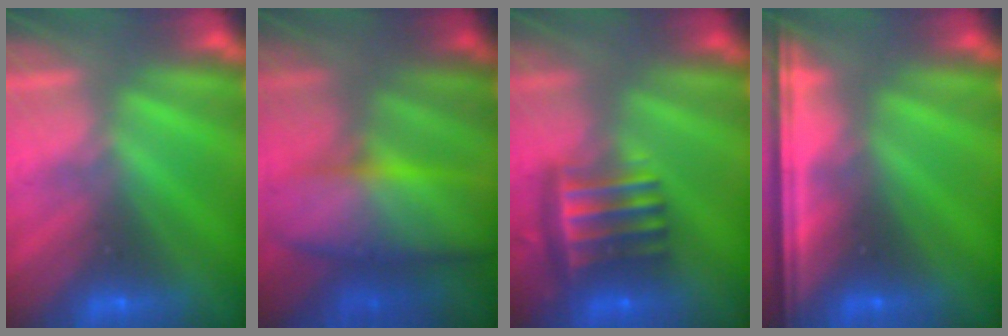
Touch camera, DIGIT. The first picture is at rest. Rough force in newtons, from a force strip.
{"total": 7.7}
{"total": 7.0}
{"total": 8.1}